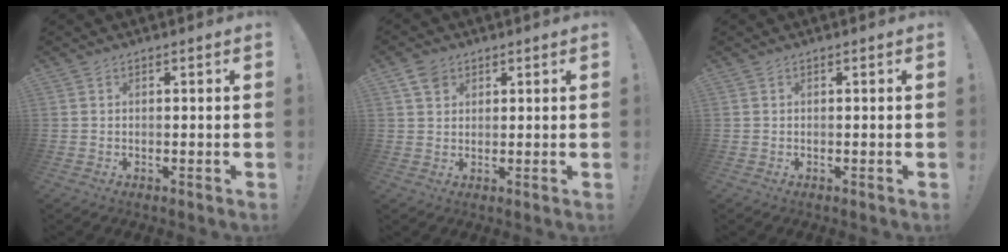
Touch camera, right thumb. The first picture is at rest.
{"total": 4.5, "force": [2.6, 3.1, 1.9], "torque": [-0.035, -0.004, 0.051]}
{"total": 0.0}